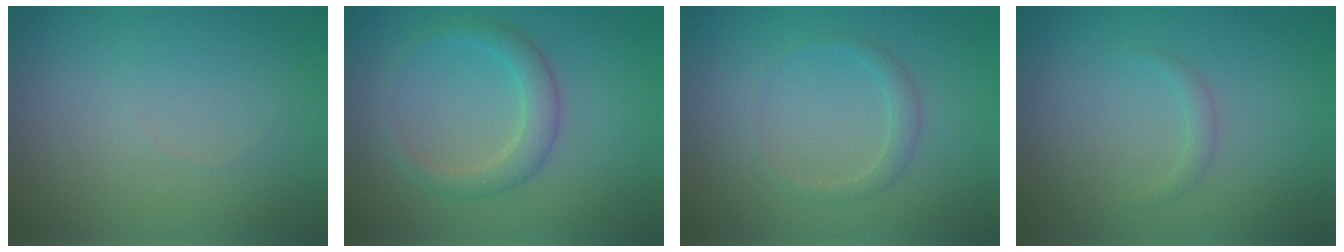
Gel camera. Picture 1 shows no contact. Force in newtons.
{"total": 2.7, "press": 2.7, "slide": 0.1}
{"total": 1.4, "press": 1.4, "slide": 0.1}
{"total": 0.8, "press": 0.8, "slide": 0.1}